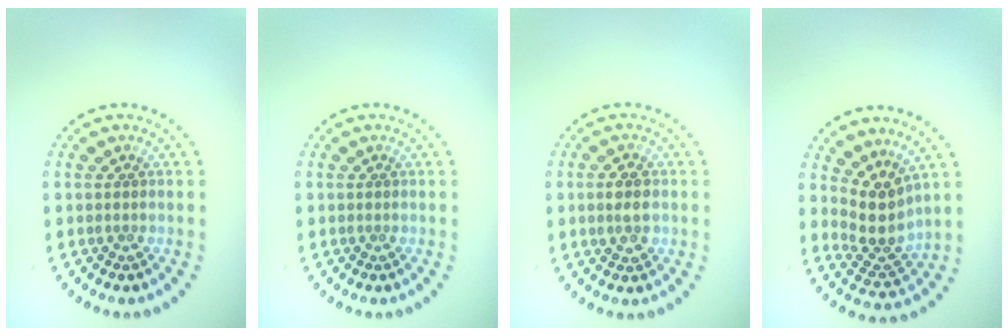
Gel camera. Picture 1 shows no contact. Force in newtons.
{"total": 0.0}
{"total": 2.3, "press": 2.3, "slide": 0.1}
{"total": 3.7, "press": 2.8, "slide": 2.4}